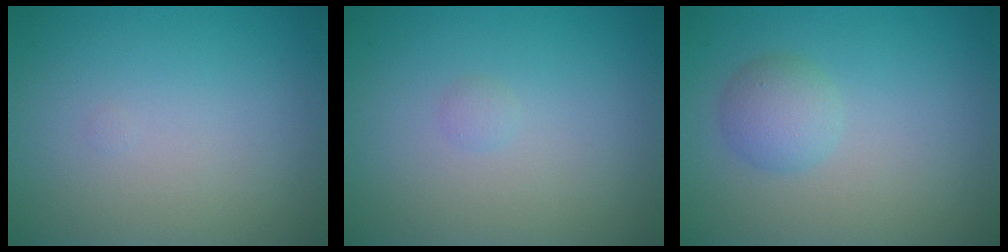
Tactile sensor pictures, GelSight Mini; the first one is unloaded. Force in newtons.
{"total": 0.5, "press": 0.5, "slide": 0.0}
{"total": 2.2, "press": 2.2, "slide": 0.1}